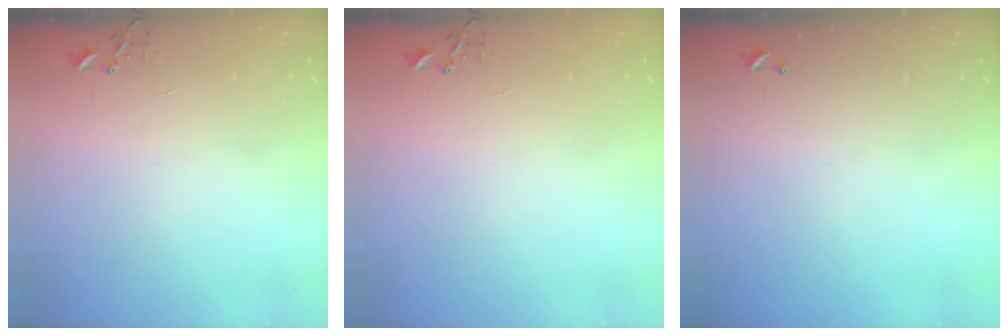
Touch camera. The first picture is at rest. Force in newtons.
{"total": 0.0}
{"total": 0.0}